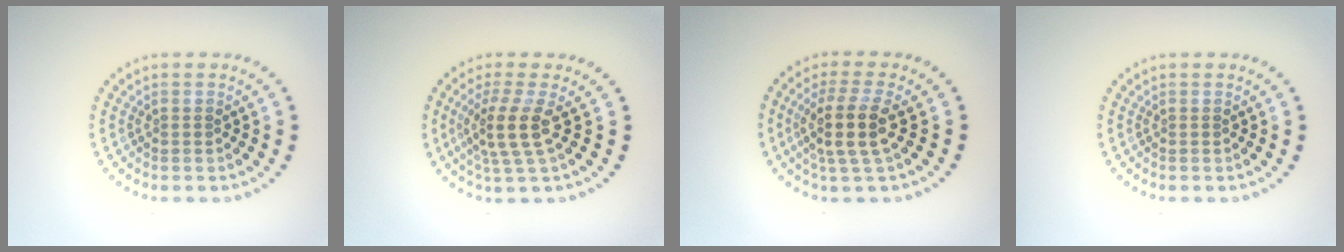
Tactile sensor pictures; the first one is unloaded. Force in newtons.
{"total": 3.5, "press": 2.7, "slide": 2.3}
{"total": 4.0, "press": 3.3, "slide": 2.2}
{"total": 0.0}